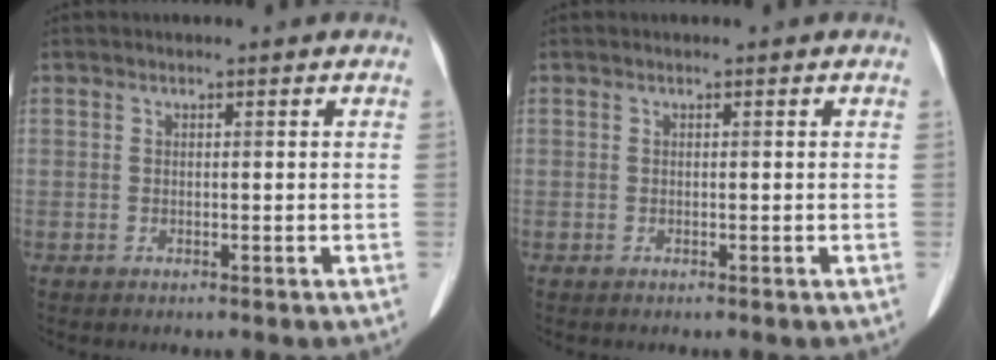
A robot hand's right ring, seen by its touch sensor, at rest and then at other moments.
{"total": 0.0}